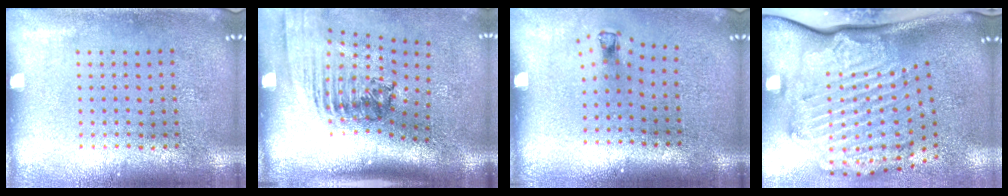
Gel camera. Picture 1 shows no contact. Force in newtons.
{"total": 2.5, "press": 1.8, "slide": 1.8}
{"total": 0.7, "press": 0.3, "slide": 0.6}
{"total": 3.5, "press": 2.4, "slide": 2.5}